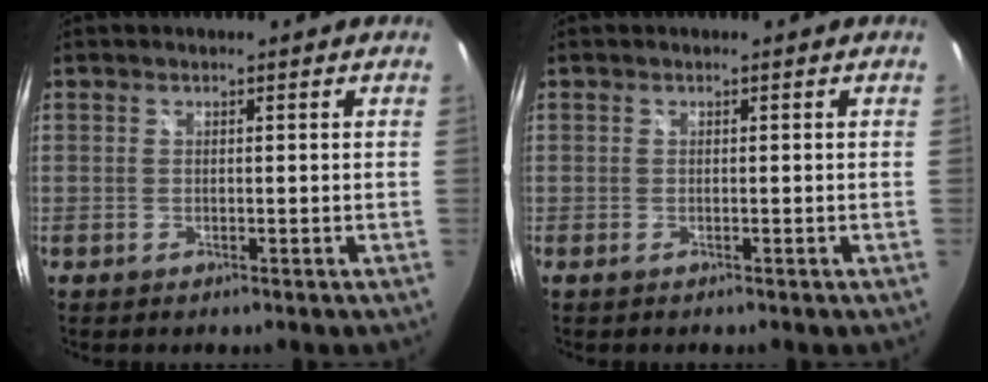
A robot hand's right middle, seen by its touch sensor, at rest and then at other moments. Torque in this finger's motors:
{"motor_torque": [-0.63, -0.69, 0.03, -0.02]}